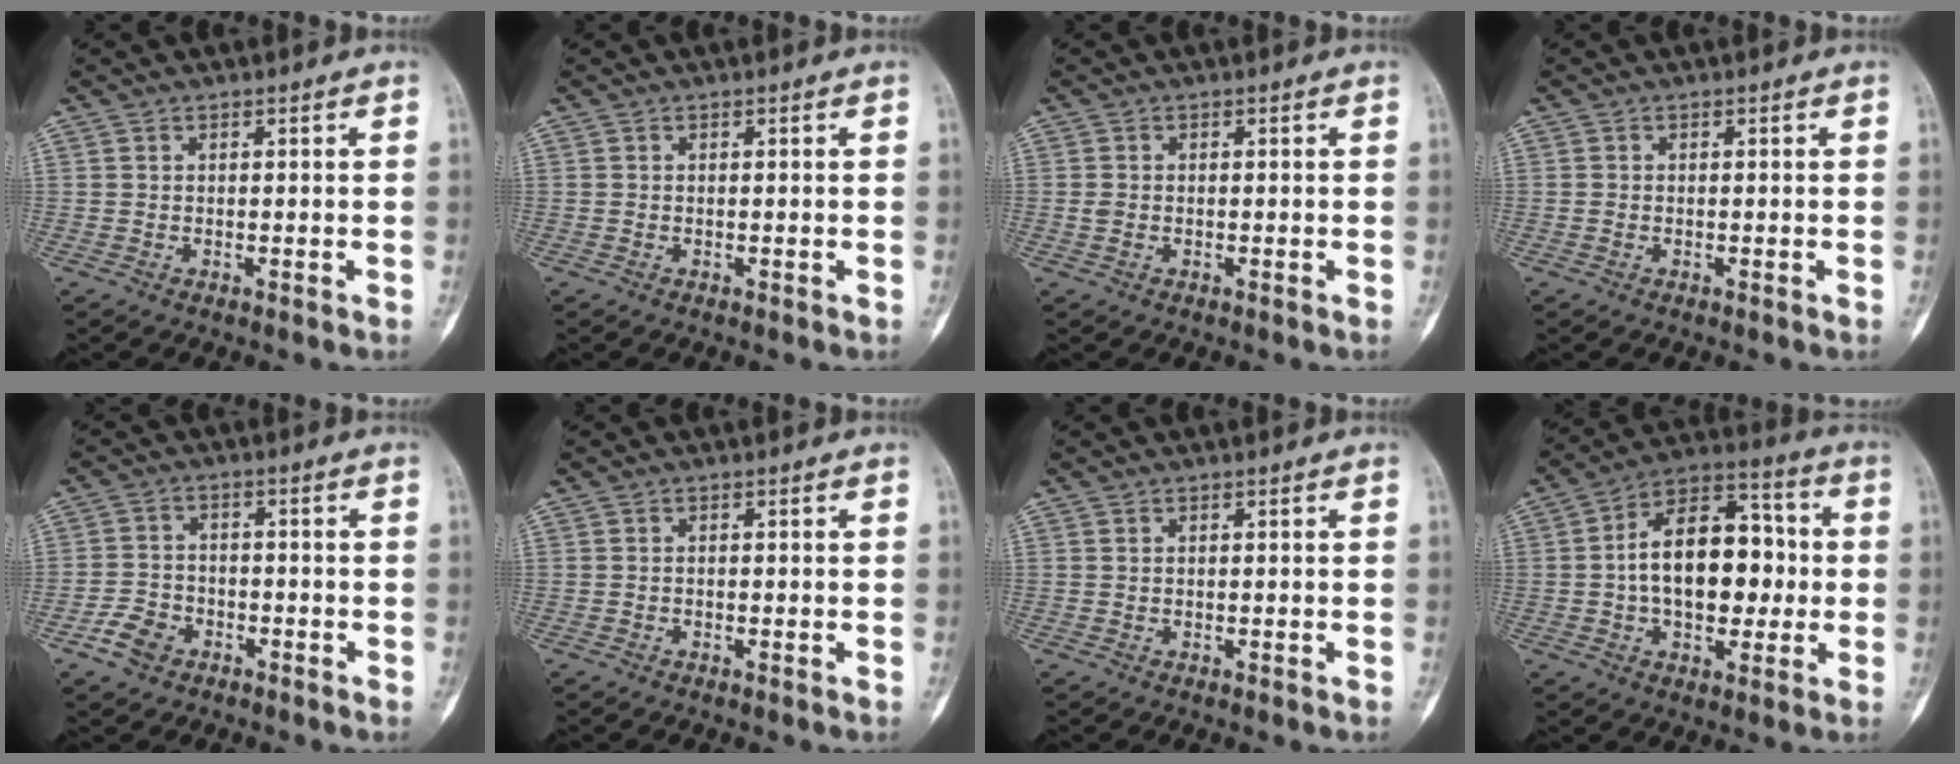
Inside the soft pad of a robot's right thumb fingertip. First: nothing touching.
{"total": 0.0}
{"total": 1.4, "force": [-0.2, 1.0, 0.9], "torque": [-0.017, 0.002, -0.004]}
{"total": 0.5, "force": [-0.1, 0.4, 0.3], "torque": [-0.005, 0.001, -0.003]}
{"total": 5.4, "force": [-3.1, 3.8, 2.3], "torque": [-0.034, 0.021, -0.055]}
{"total": 0.0}
{"total": 0.0}
{"total": 17.8, "force": [-0.3, 10.8, 14.2], "torque": [-0.189, 0.036, -0.012]}